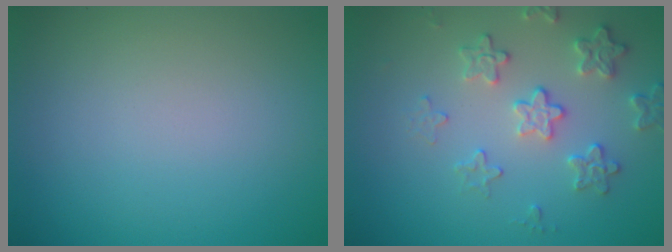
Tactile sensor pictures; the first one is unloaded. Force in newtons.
{"total": 3.1, "press": 3.0, "slide": 0.5}